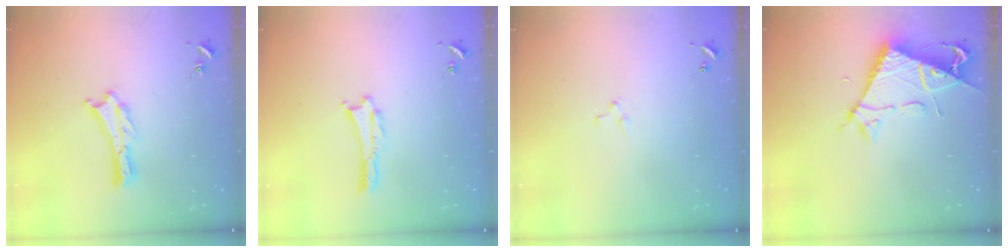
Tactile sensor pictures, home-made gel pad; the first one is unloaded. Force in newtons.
{"total": 0.0}
{"total": 2.0, "press": 2.0, "slide": 0.2}
{"total": 7.2, "press": 7.2, "slide": 0.7}